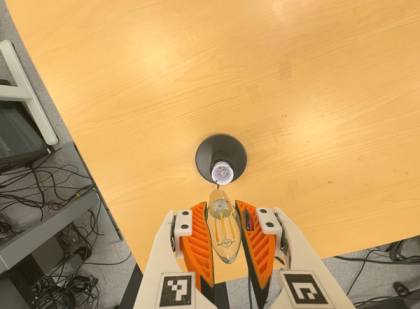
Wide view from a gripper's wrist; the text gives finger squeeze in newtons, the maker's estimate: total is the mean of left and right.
{"total": 22.8, "left": 24.9, "right": 20.7}